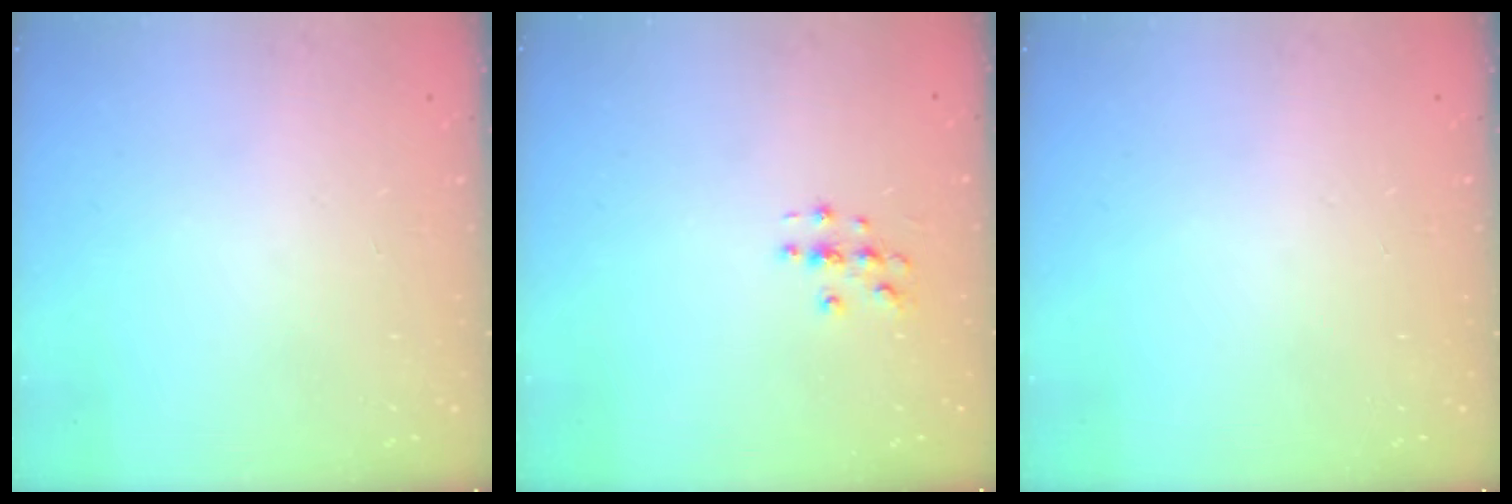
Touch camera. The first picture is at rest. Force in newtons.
{"total": 2.8, "press": 2.8, "slide": 0.3}
{"total": 0.0}